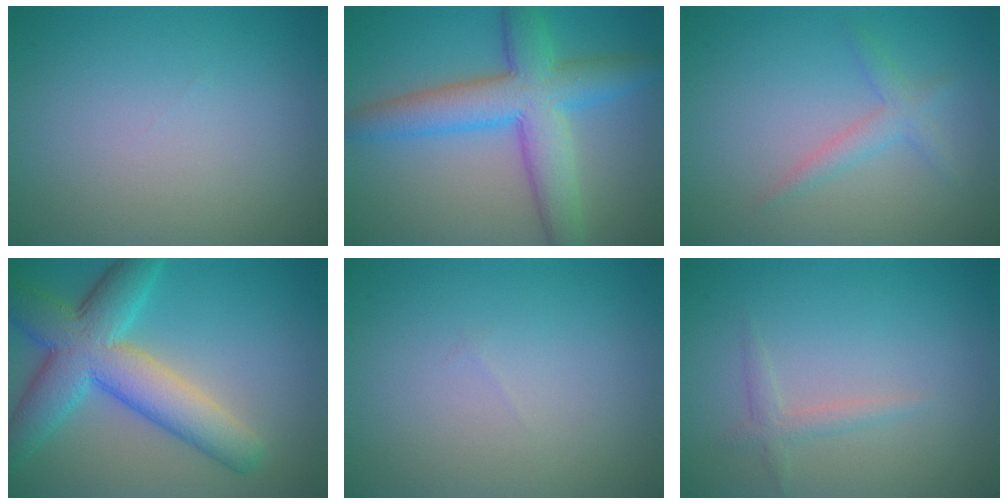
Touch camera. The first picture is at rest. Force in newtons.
{"total": 7.6, "press": 7.6, "slide": 0.1}
{"total": 1.9, "press": 1.9, "slide": 0.1}
{"total": 8.5, "press": 8.5, "slide": 0.2}
{"total": 0.0}
{"total": 1.3, "press": 1.3, "slide": 0.0}